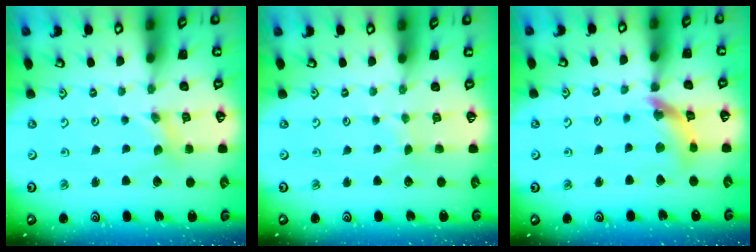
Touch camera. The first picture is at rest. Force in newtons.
{"total": 1.2, "press": 1.2, "slide": 0.2}
{"total": 11.8, "press": 11.7, "slide": 1.4}